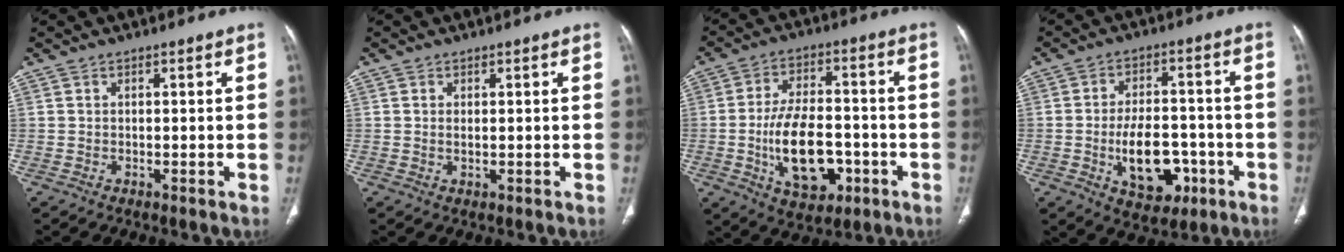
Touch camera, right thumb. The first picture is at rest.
{"total": 0.9, "force": [0.2, 0.4, 0.8], "torque": [-0.020, -0.001, 0.007]}
{"total": 14.5, "force": [-3.9, 8.2, 11.4], "torque": [-0.176, 0.017, -0.056]}
{"total": 12.1, "force": [-3.7, 7.3, 8.9], "torque": [-0.117, 0.022, -0.047]}